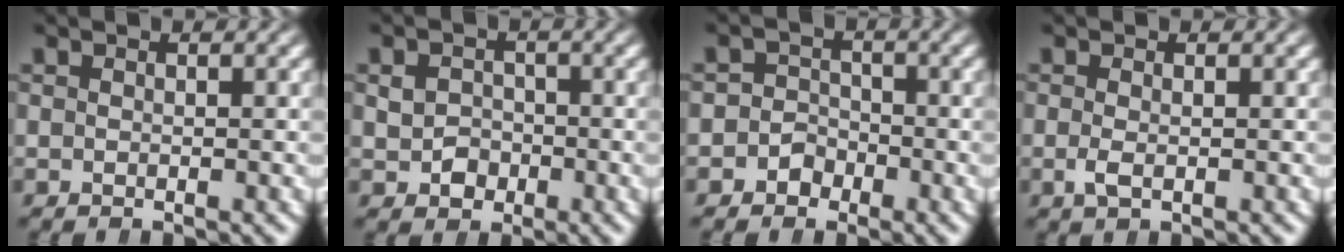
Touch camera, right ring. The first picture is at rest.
{"total": 1.5, "force": [-0.4, 1.4, 0.4], "torque": [-0.005, -0.010, -0.001]}
{"total": 3.0, "force": [-1.6, 2.6, 0.2], "torque": [-0.009, -0.010, -0.031]}
{"total": 1.0, "force": [-0.6, 0.2, 0.9], "torque": [-0.031, -0.018, -0.003]}